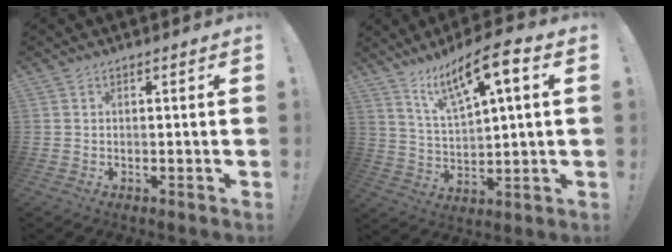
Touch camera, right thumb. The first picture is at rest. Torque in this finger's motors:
{"motor_torque": [0.75, 0.93, 0.21, 0.13, 0.30]}